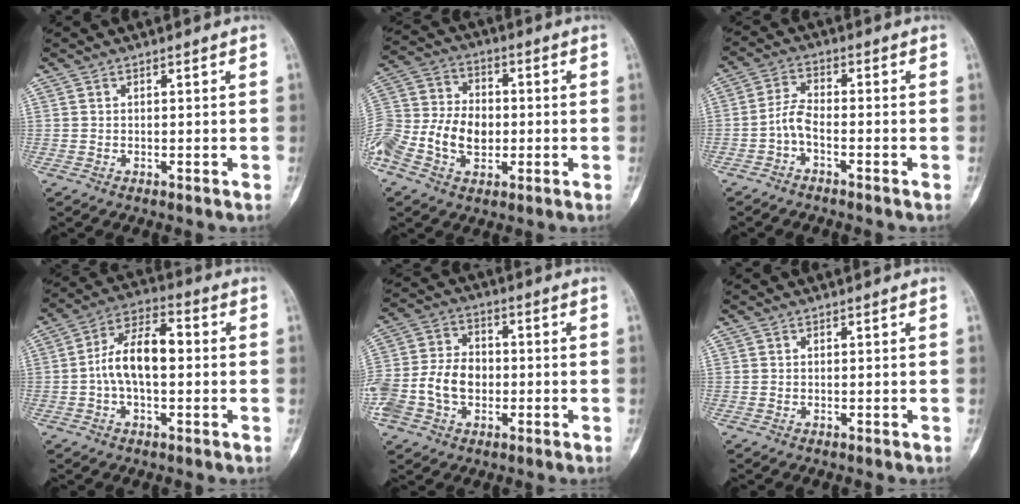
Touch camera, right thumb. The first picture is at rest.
{"total": 15.8, "force": [-3.9, 11.2, 10.5], "torque": [-0.213, 0.024, -0.074]}
{"total": 4.2, "force": [-2.1, 2.0, 3.1], "torque": [-0.062, 0.022, -0.047]}
{"total": 11.5, "force": [-0.4, 6.2, 9.7], "torque": [-0.171, 0.036, -0.014]}
{"total": 13.8, "force": [-2.9, 10.3, 8.7], "torque": [-0.168, 0.030, -0.054]}
{"total": 0.0}